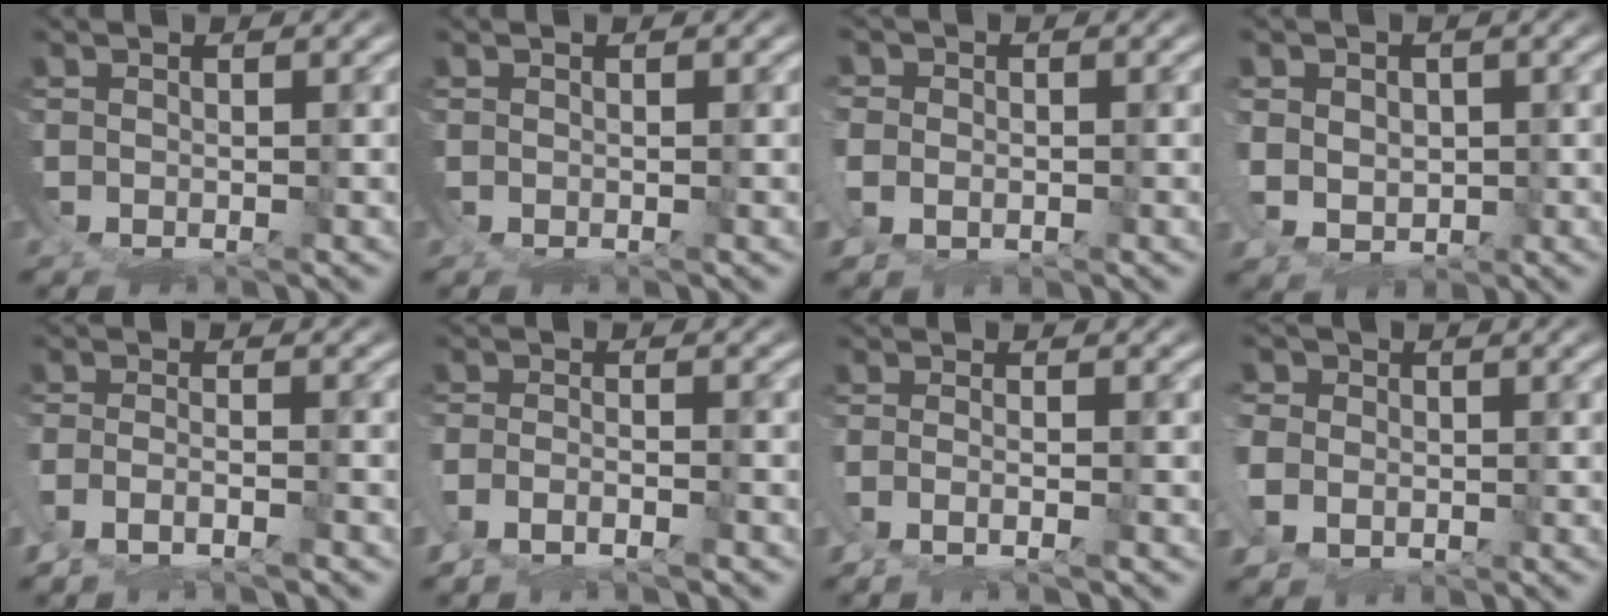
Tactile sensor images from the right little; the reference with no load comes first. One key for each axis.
{"total": 0.0}
{"total": 2.8, "fx": -0.2, "fy": 2.2, "fz": 1.7, "tx": -0.047, "ty": -0.014, "tz": 0.000}
{"total": 4.0, "fx": 0.4, "fy": 3.0, "fz": 2.6, "tx": -0.061, "ty": -0.025, "tz": 0.024}
{"total": 2.7, "fx": -1.8, "fy": 0.3, "fz": 2.0, "tx": -0.038, "ty": -0.004, "tz": -0.029}
{"total": 2.7, "fx": -1.8, "fy": 0.8, "fz": 1.7, "tx": -0.034, "ty": -0.003, "tz": -0.032}
{"total": 2.3, "fx": -1.1, "fy": -0.1, "fz": 2.0, "tx": -0.043, "ty": -0.003, "tz": -0.018}
{"total": 5.1, "fx": 0.2, "fy": 4.2, "fz": 2.8, "tx": -0.069, "ty": -0.017, "tz": 0.007}